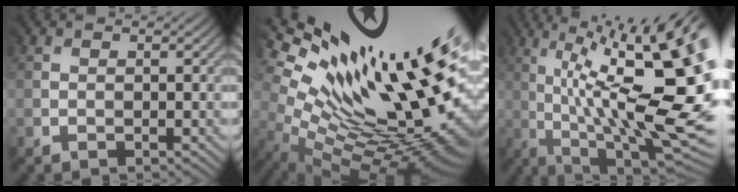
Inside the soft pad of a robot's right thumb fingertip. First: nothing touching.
{"total": 17.6, "force": [5.6, 7.5, 14.9], "torque": [-0.214, 0.006, 0.128]}
{"total": 16.9, "force": [0.6, 4.4, 16.3], "torque": [-0.239, 0.018, 0.031]}